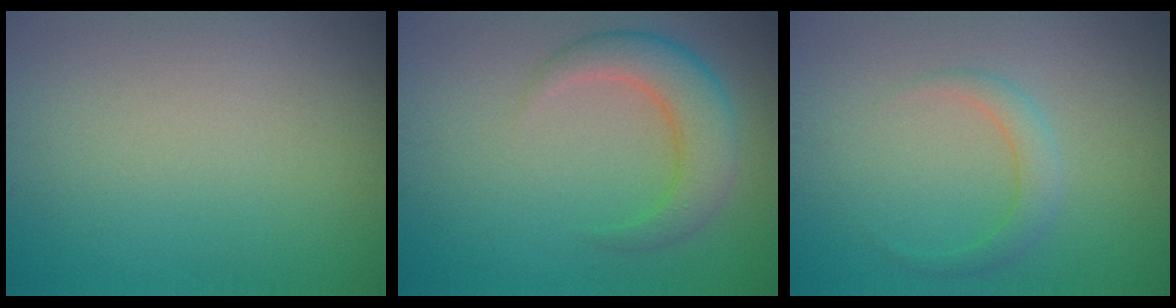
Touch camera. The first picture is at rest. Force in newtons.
{"total": 4.4, "press": 4.4, "slide": 0.2}
{"total": 2.0, "press": 2.0, "slide": 0.1}